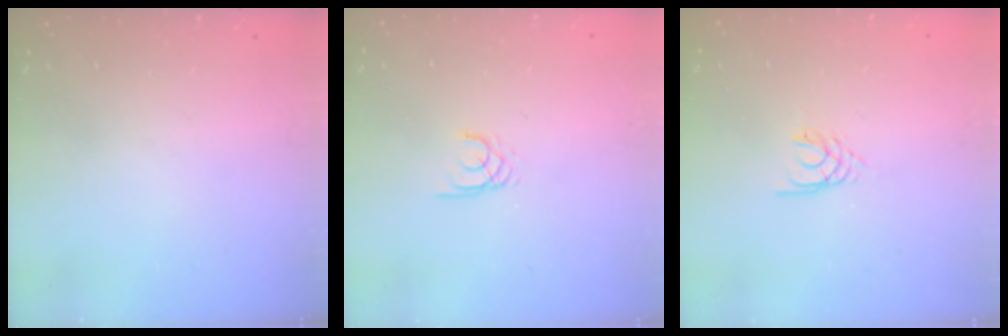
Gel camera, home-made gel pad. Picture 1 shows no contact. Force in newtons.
{"total": 1.9, "press": 1.9, "slide": 0.3}
{"total": 2.7, "press": 2.6, "slide": 0.4}